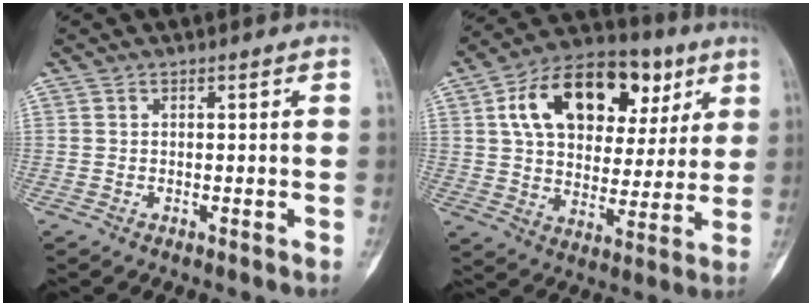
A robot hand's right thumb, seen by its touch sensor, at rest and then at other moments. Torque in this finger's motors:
{"motor_torque": [1.12, 1.87, 1.49, 0.55, 0.41]}